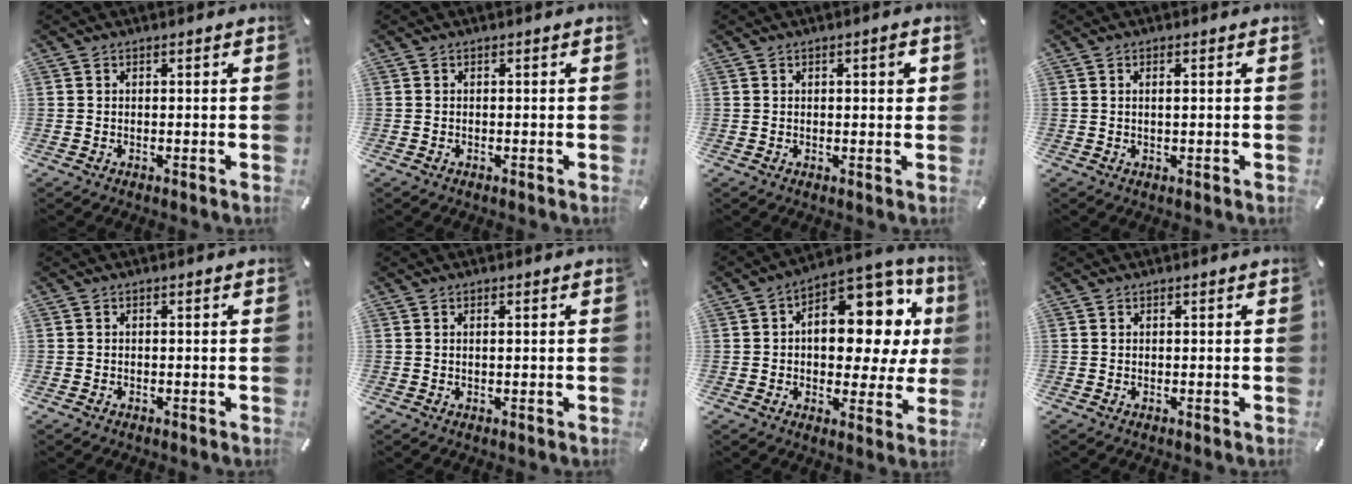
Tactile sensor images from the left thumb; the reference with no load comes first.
{"total": 0.0}
{"total": 2.3, "force": [0.6, 0.8, 2.0], "torque": [-0.025, -0.001, 0.005]}
{"total": 1.3, "force": [0.2, 0.3, 1.3], "torque": [-0.025, 0.000, 0.003]}
{"total": 0.5, "force": [-0.3, 0.4, 0.2], "torque": [-0.001, 0.003, -0.009]}
{"total": 0.8, "force": [0.1, 0.1, 0.8], "torque": [-0.015, 0.000, 0.002]}
{"total": 17.3, "force": [4.6, 9.7, 13.5], "torque": [-0.172, -0.044, 0.072]}
{"total": 0.0}